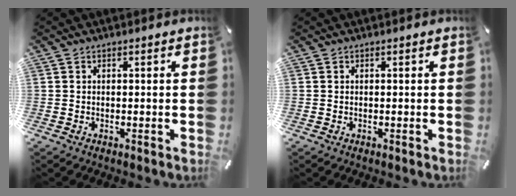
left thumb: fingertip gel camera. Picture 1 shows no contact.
{"total": 0.0}